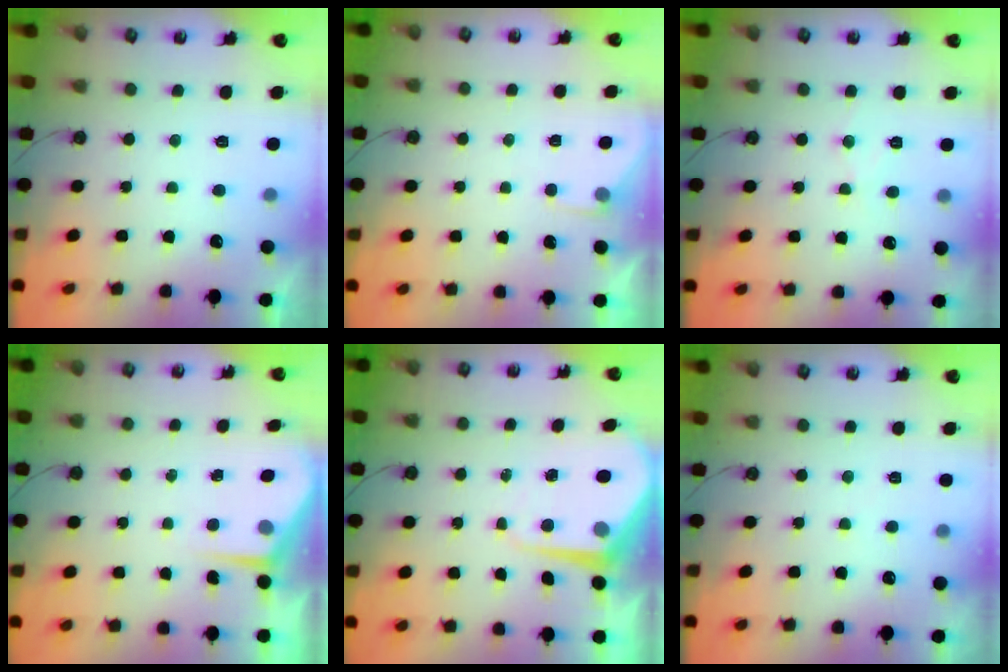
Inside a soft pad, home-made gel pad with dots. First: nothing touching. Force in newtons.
{"total": 1.9, "press": 1.9, "slide": 0.3}
{"total": 6.2, "press": 6.1, "slide": 0.8}
{"total": 3.5, "press": 3.5, "slide": 0.5}
{"total": 6.4, "press": 6.4, "slide": 0.4}
{"total": 3.1, "press": 3.0, "slide": 0.5}